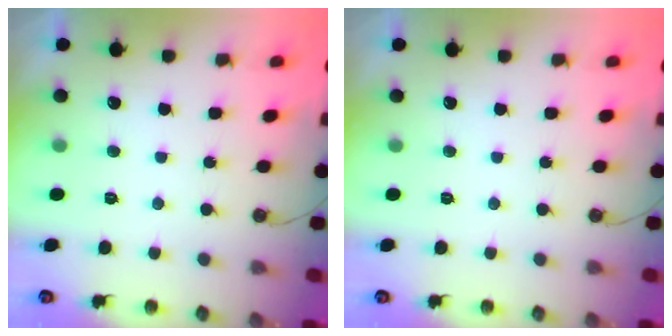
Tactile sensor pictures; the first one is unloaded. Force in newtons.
{"total": 0.0}